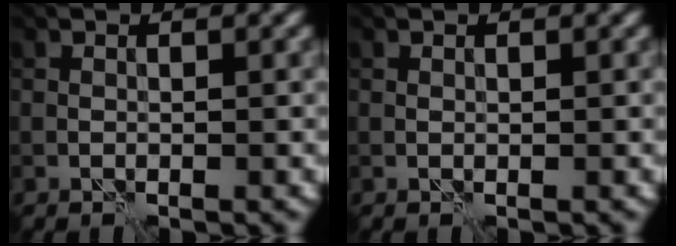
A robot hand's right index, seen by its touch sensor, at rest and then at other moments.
{"total": 0.0}